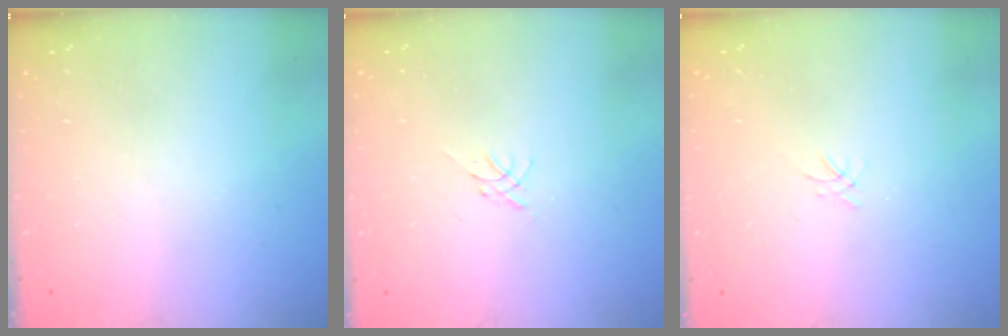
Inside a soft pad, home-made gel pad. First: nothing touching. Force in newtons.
{"total": 0.0}
{"total": 0.0}